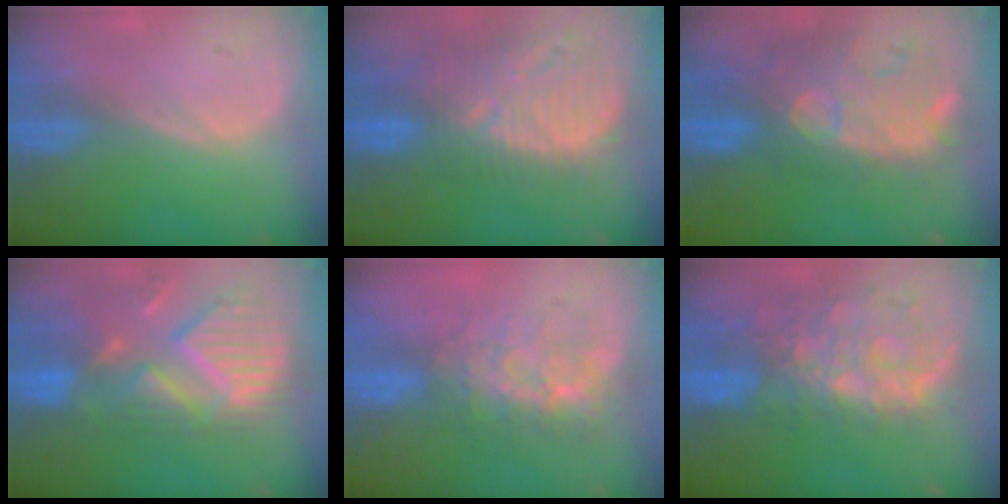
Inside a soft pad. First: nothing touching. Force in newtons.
{"total": 12.9, "press": 11.3, "slide": 6.3}
{"total": 12.5, "press": 11.2, "slide": 5.4}
{"total": 12.6, "press": 10.7, "slide": 6.8}
{"total": 7.6, "press": 7.0, "slide": 3.0}
{"total": 11.1, "press": 9.6, "slide": 5.6}